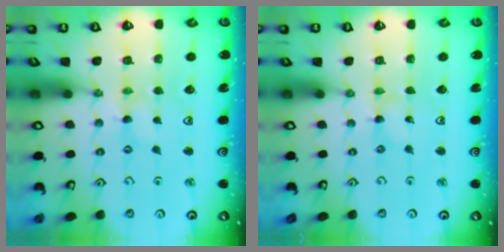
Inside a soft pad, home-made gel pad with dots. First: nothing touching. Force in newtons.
{"total": 0.0}